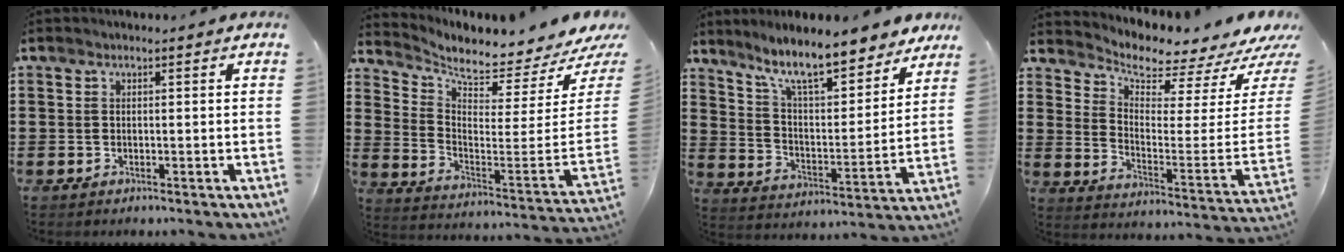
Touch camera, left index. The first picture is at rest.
{"total": 4.1, "force": [3.8, -0.1, 1.7], "torque": [-0.052, -0.065, 0.057]}
{"total": 10.2, "force": [8.9, 1.1, 5.0], "torque": [-0.122, -0.049, 0.153]}
{"total": 4.3, "force": [4.0, 0.6, 1.4], "torque": [-0.040, -0.057, 0.060]}